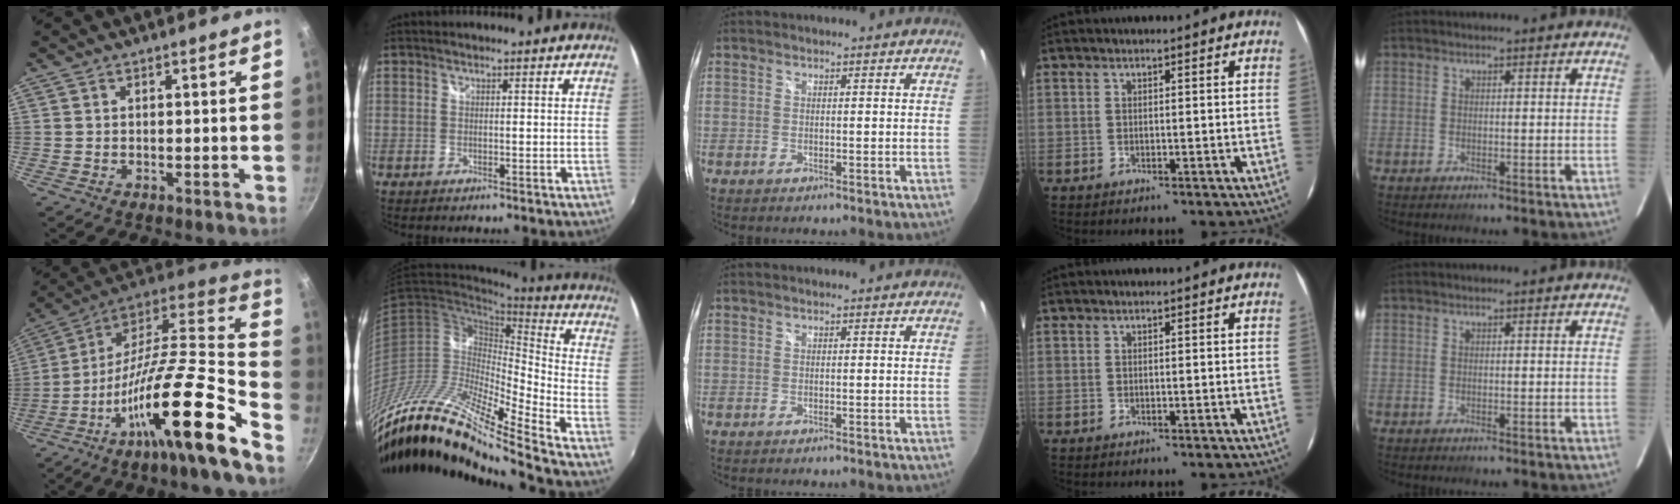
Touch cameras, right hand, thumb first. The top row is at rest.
{"thumb": {"total": 27.7, "force": [-14.2, 4.6, 23.4], "torque": [-0.319, 0.066, -0.259]}, "index": {"total": 22.2, "force": [-17.8, 1.6, 13.2], "torque": [-0.236, -0.028, -0.338]}}